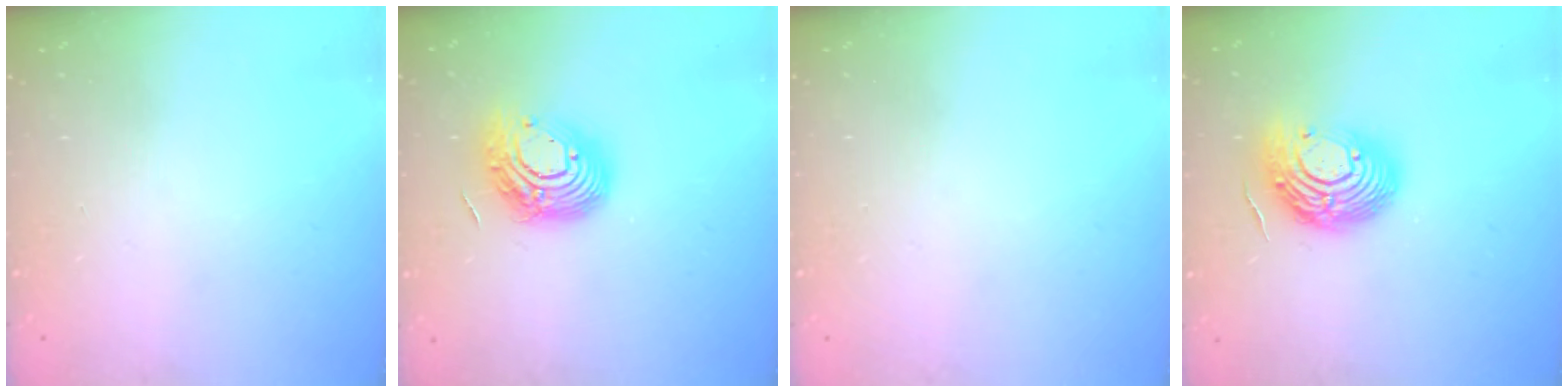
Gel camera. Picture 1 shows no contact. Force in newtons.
{"total": 14.8, "press": 14.7, "slide": 1.0}
{"total": 0.0}
{"total": 14.9, "press": 14.9, "slide": 1.3}